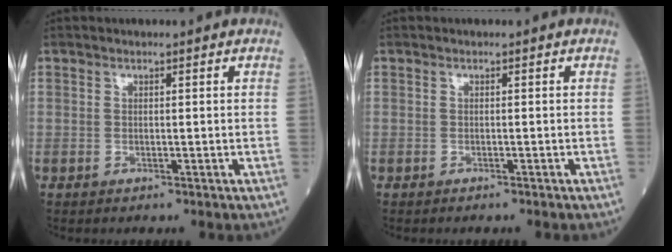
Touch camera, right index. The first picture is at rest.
{"total": 1.2, "force": [-1.1, 0.1, 0.5], "torque": [-0.011, 0.000, -0.012]}